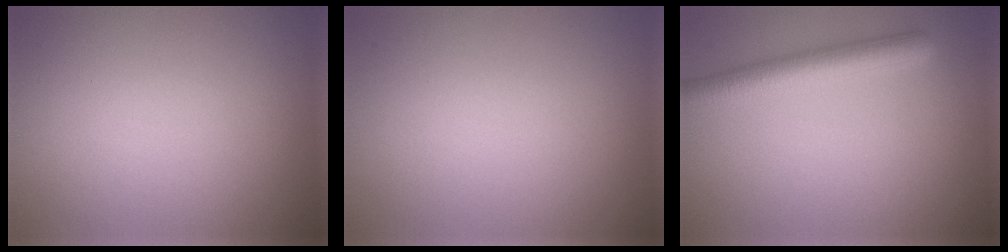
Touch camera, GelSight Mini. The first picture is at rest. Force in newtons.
{"total": 0.0}
{"total": 4.8, "press": 4.8, "slide": 0.2}